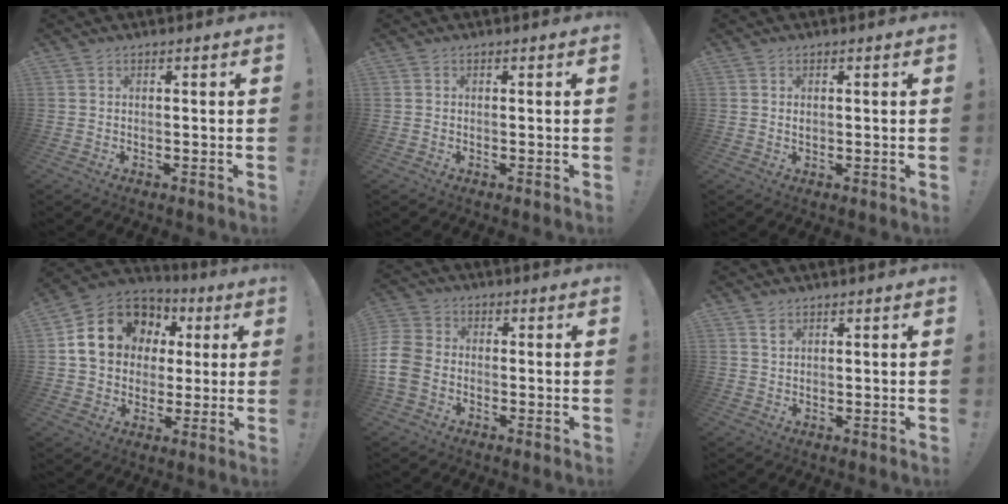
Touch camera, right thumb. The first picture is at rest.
{"total": 0.0}
{"total": 0.7, "force": [0.3, 0.5, 0.3], "torque": [-0.008, 0.005, 0.006]}
{"total": 17.2, "force": [4.9, 13.9, 8.8], "torque": [-0.126, -0.009, 0.109]}
{"total": 9.1, "force": [-3.1, 6.9, 5.1], "torque": [-0.110, 0.023, -0.054]}
{"total": 1.7, "force": [1.2, 1.1, 0.6], "torque": [0.008, -0.009, 0.018]}